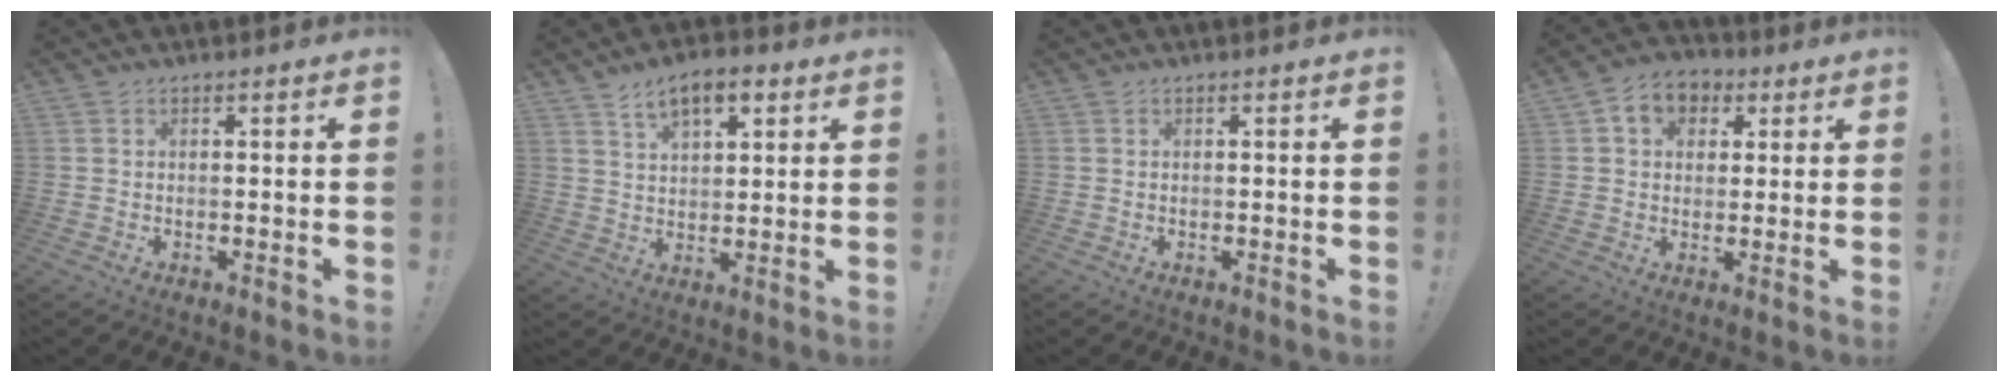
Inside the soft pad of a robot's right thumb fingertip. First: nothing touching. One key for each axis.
{"total": 8.3, "fx": 4.8, "fy": 4.1, "fz": 5.3, "tx": -0.080, "ty": -0.014, "tz": 0.086}
{"total": 0.0}
{"total": 7.8, "fx": 2.9, "fy": 6.2, "fz": 3.8, "tx": -0.052, "ty": -0.003, "tz": 0.056}